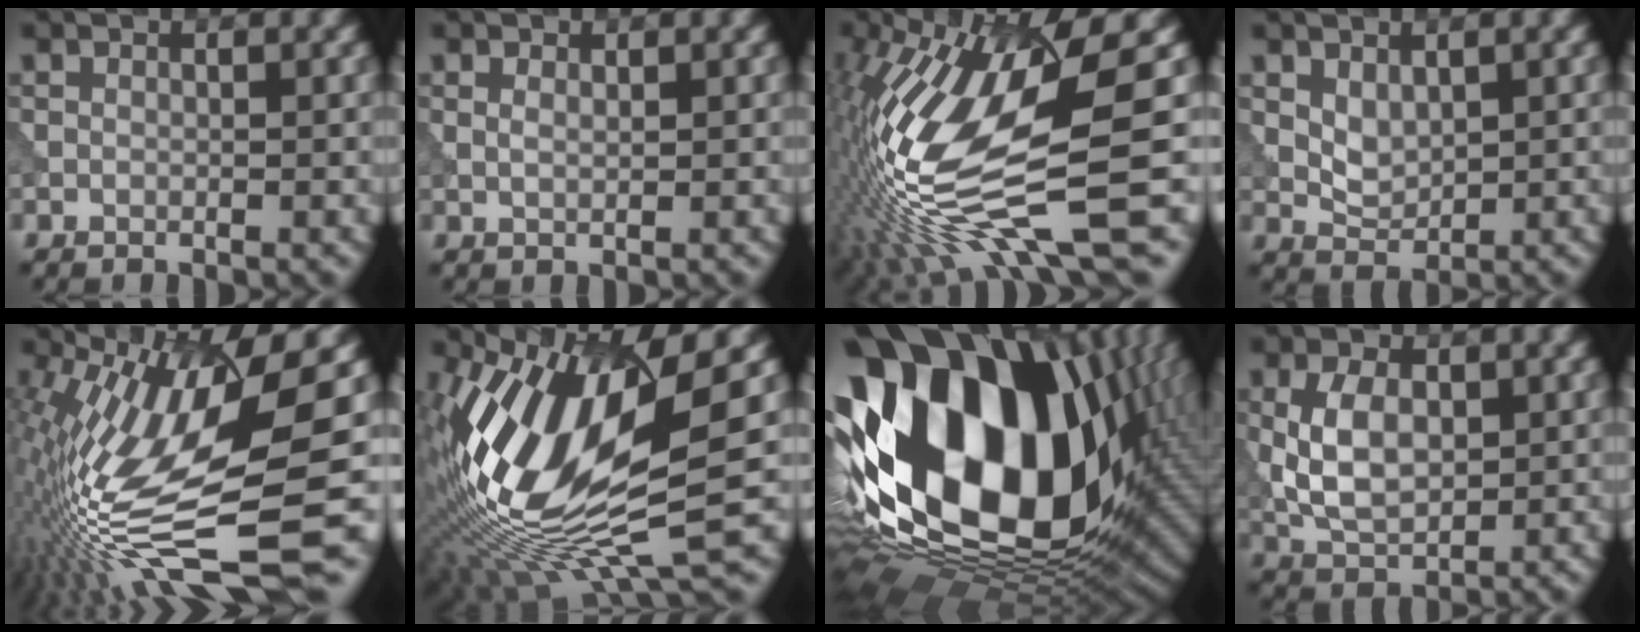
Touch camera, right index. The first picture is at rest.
{"total": 0.6, "force": [0.4, 0.2, 0.4], "torque": [-0.006, 0.001, 0.009]}
{"total": 13.7, "force": [-2.0, 2.4, 13.3], "torque": [-0.273, -0.003, -0.016]}
{"total": 1.7, "force": [0.6, 1.2, 1.1], "torque": [-0.020, -0.006, 0.019]}
{"total": 14.7, "force": [-2.0, 3.0, 14.2], "torque": [-0.281, 0.006, -0.020]}
{"total": 15.3, "force": [-0.2, 5.1, 14.5], "torque": [-0.302, 0.003, 0.010]}
{"total": 21.0, "force": [3.1, 13.0, 16.1], "torque": [-0.315, -0.012, 0.060]}
{"total": 5.1, "force": [0.3, 3.0, 4.0], "torque": [-0.086, 0.002, 0.007]}